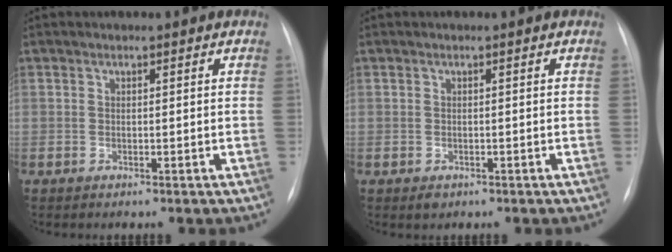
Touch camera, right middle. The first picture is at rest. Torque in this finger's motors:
{"motor_torque": [0.04, 0.04, 0.00, 0.00]}